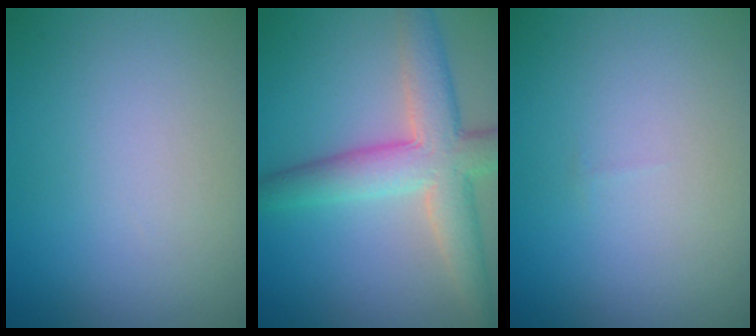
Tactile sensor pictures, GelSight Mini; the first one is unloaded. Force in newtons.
{"total": 6.4, "press": 6.4, "slide": 0.6}
{"total": 0.0}